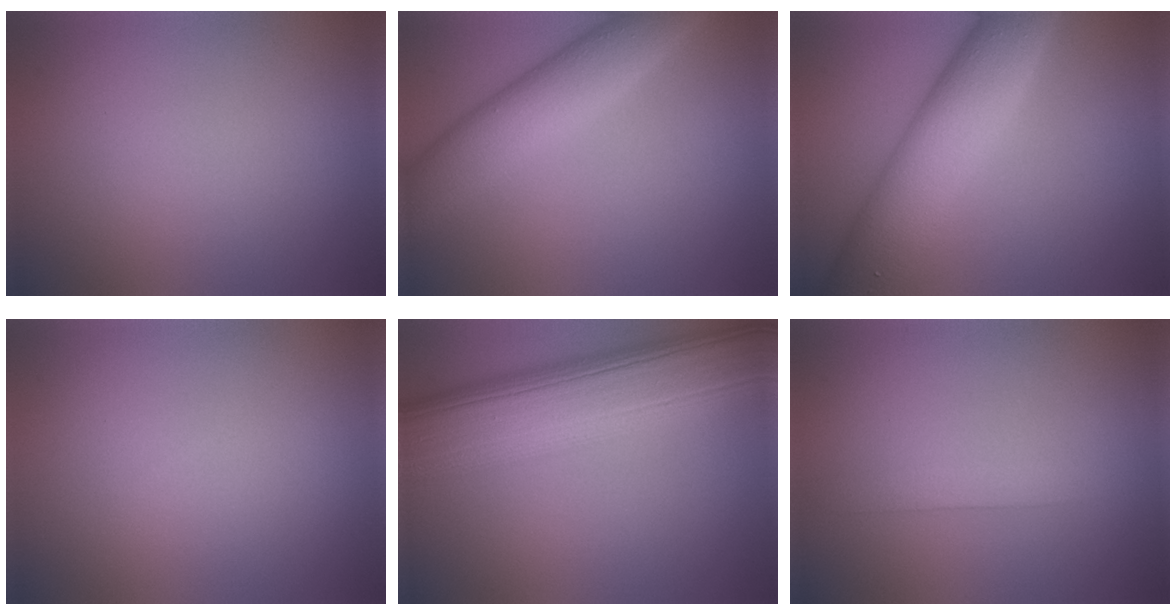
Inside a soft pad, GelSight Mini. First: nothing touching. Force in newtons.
{"total": 6.3, "press": 6.3, "slide": 0.0}
{"total": 9.1, "press": 9.1, "slide": 0.2}
{"total": 0.0}
{"total": 11.5, "press": 11.5, "slide": 0.2}
{"total": 1.5, "press": 1.5, "slide": 0.1}